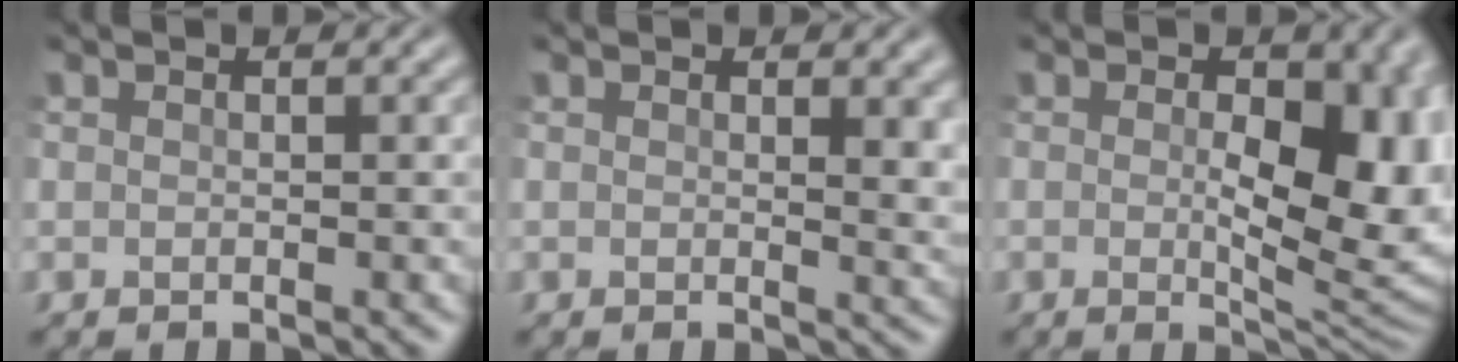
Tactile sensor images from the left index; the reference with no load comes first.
{"total": 2.5, "force": [0.9, 0.8, 2.2], "torque": [-0.021, -0.002, 0.016]}
{"total": 9.5, "force": [-0.1, 4.4, 8.4], "torque": [-0.093, -0.003, 0.003]}